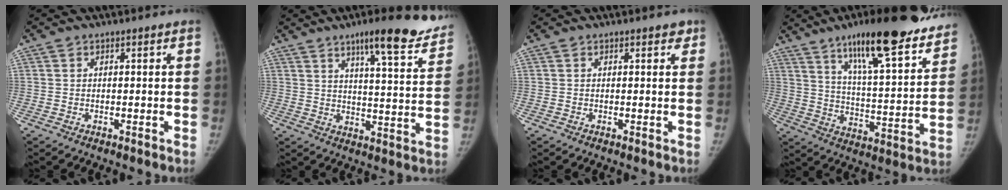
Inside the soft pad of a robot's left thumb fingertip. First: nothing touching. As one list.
[{"total": 17.6, "force": [12.8, 3.2, 11.7], "torque": [-0.125, -0.059, 0.169]}, {"total": 1.5, "force": [1.1, 0.7, 0.8], "torque": [-0.001, -0.003, 0.010]}, {"total": 26.6, "force": [19.3, 5.4, 17.5], "torque": [-0.230, -0.068, 0.285]}]